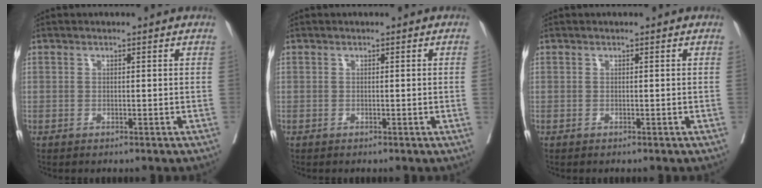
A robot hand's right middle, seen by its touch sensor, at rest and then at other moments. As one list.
[{"total": 1.1, "force": [-0.1, -0.5, 1.0], "torque": [-0.009, 0.001, 0.000]}, {"total": 0.0}]